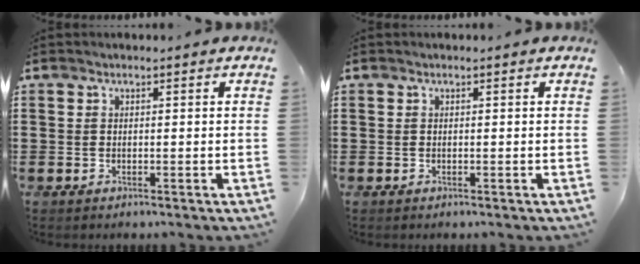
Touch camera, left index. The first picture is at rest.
{"total": 0.0}